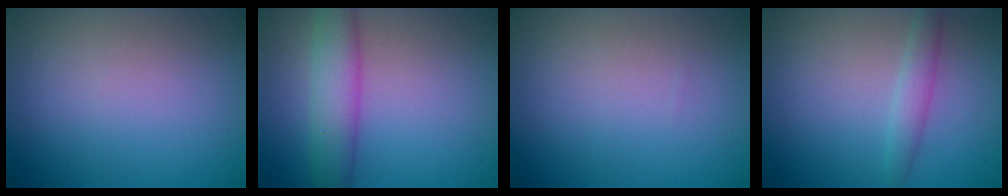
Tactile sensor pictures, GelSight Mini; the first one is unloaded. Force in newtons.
{"total": 5.1, "press": 5.1, "slide": 0.2}
{"total": 0.0}
{"total": 2.1, "press": 2.1, "slide": 0.1}